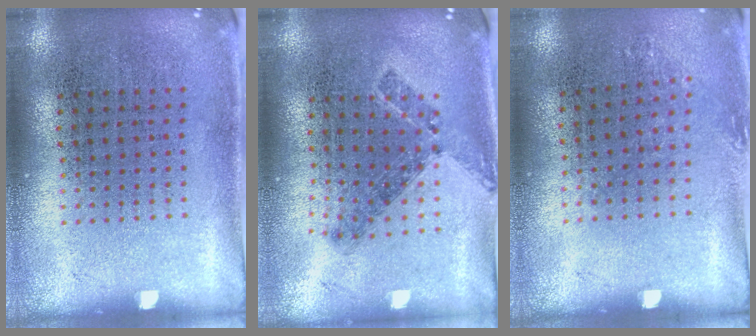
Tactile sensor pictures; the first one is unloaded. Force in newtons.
{"total": 0.8, "press": 0.7, "slide": 0.3}
{"total": 0.7, "press": 0.6, "slide": 0.3}